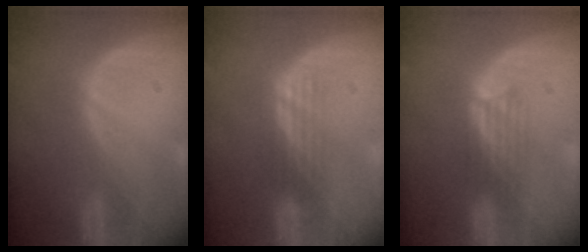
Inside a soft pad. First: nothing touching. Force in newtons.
{"total": 2.9, "press": 2.5, "slide": 1.5}
{"total": 3.2, "press": 2.9, "slide": 1.5}